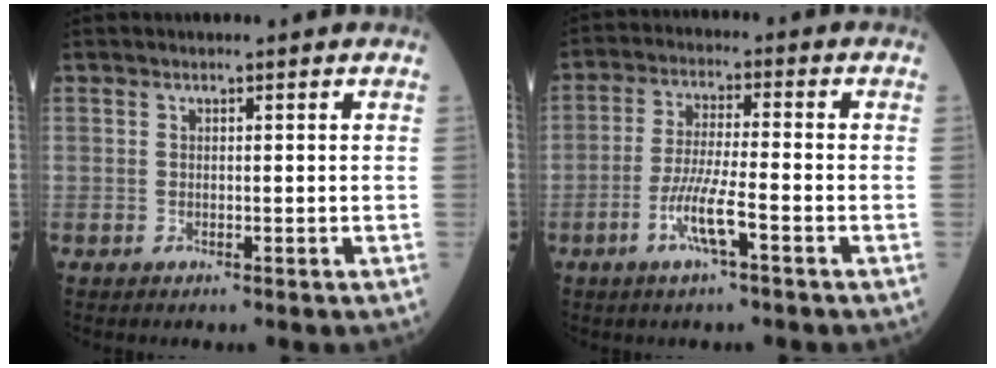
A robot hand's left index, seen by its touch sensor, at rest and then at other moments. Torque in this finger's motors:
{"motor_torque": [0.64, 0.13, 0.26, 0.12]}